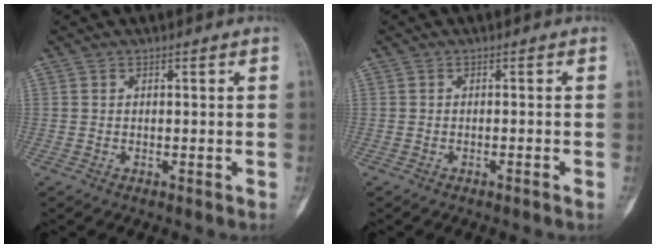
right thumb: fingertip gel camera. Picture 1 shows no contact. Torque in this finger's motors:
{"motor_torque": [-0.54, -0.12, -0.39, -0.08, 0.00]}